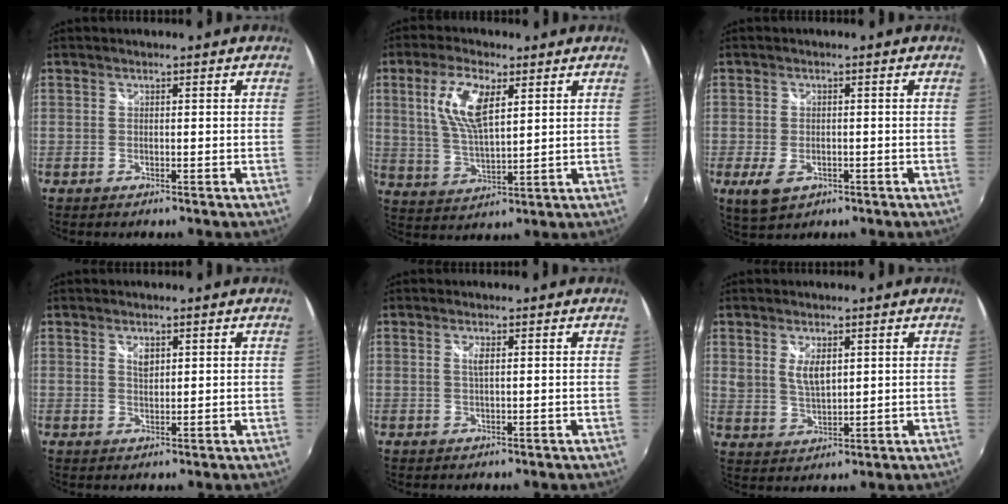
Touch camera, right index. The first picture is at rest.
{"total": 10.1, "force": [3.8, 3.9, 8.5], "torque": [-0.170, 0.005, 0.080]}
{"total": 5.1, "force": [-2.2, 3.1, 3.4], "torque": [-0.076, -0.015, -0.035]}
{"total": 2.1, "force": [1.0, 1.2, 1.4], "torque": [-0.021, 0.001, 0.017]}
{"total": 1.3, "force": [0.4, 0.0, 1.2], "torque": [-0.023, 0.000, 0.006]}
{"total": 4.8, "force": [1.7, 2.5, 3.7], "torque": [-0.064, -0.004, 0.036]}